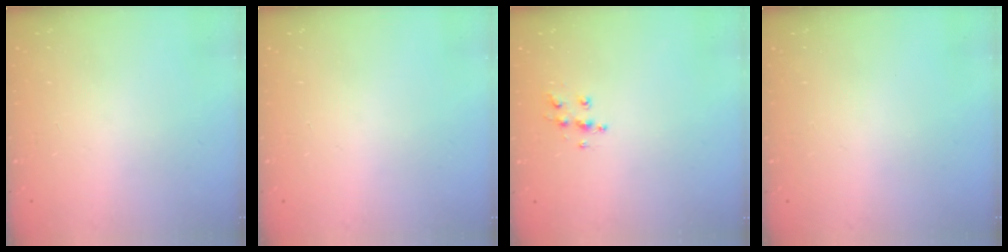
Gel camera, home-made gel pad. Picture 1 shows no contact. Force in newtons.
{"total": 0.0}
{"total": 6.6, "press": 6.5, "slide": 0.3}
{"total": 0.0}